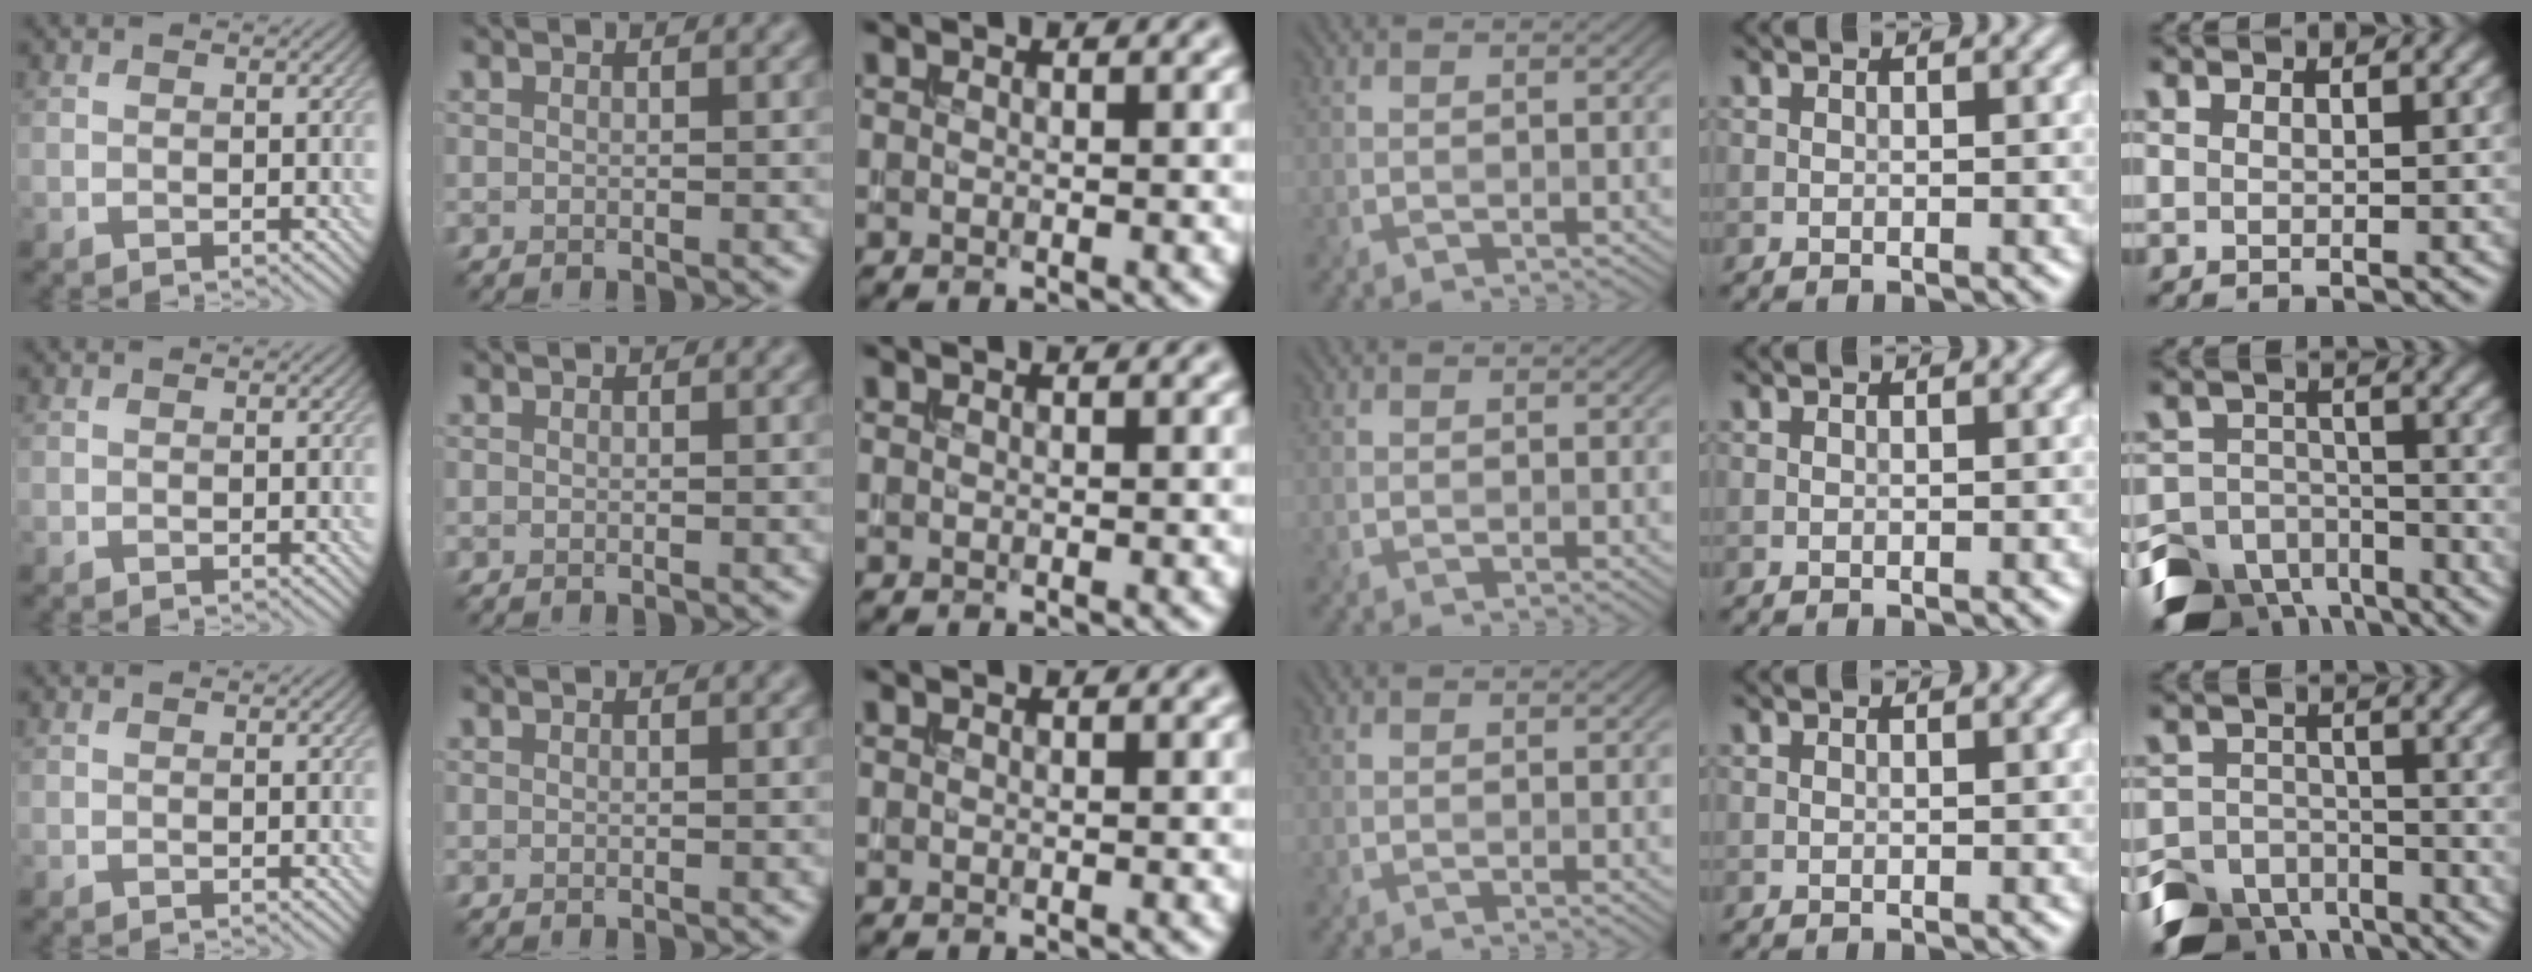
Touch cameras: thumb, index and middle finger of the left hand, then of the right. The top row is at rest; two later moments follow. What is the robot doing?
{"motion": "extract", "object": "bucket"}